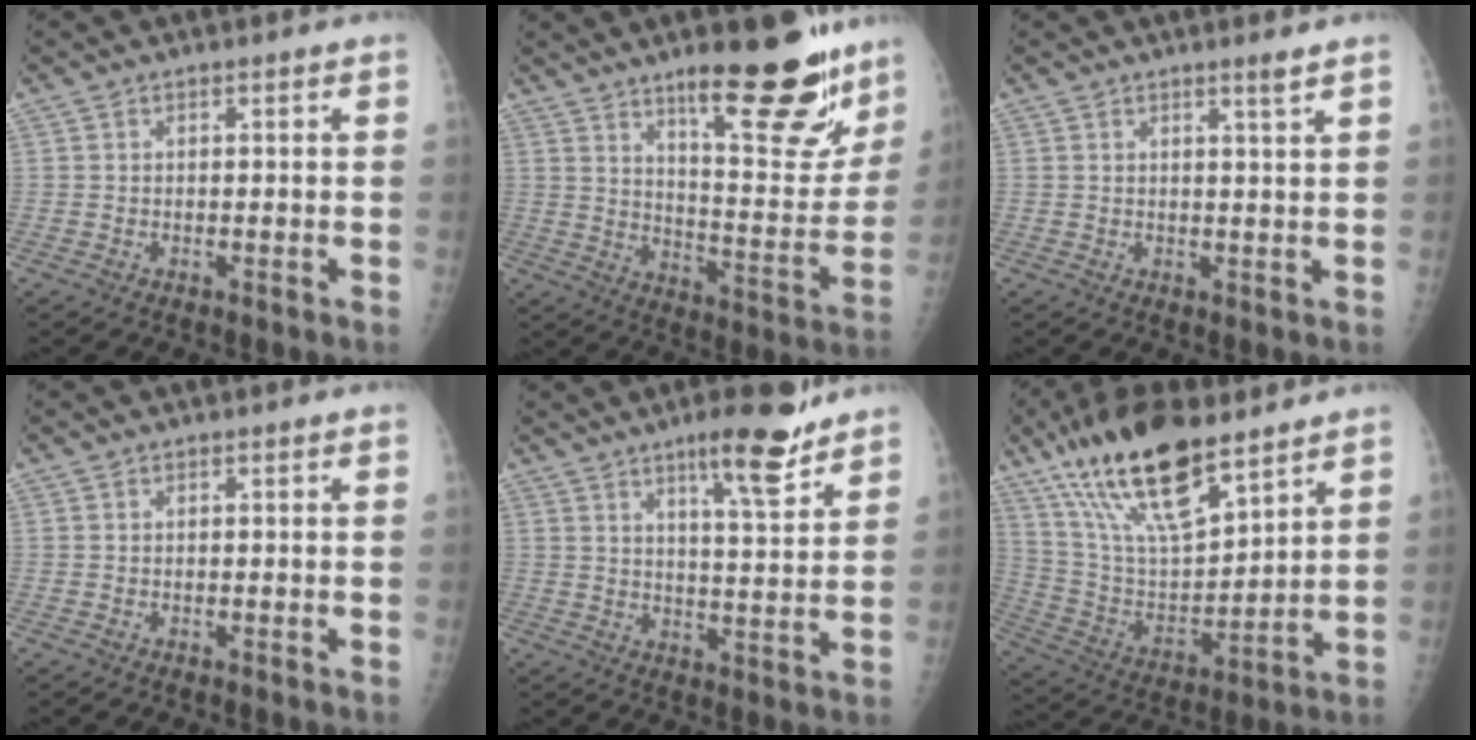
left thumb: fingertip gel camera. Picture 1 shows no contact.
{"total": 20.8, "force": [13.9, 5.6, 14.3], "torque": [-0.156, -0.096, 0.210]}
{"total": 2.3, "force": [1.6, -0.6, 1.5], "torque": [-0.025, -0.018, 0.028]}
{"total": 0.0}
{"total": 10.5, "force": [7.2, 1.9, 7.3], "torque": [-0.098, -0.048, 0.109]}
{"total": 22.0, "force": [14.6, 7.6, 14.7], "torque": [-0.250, -0.049, 0.276]}